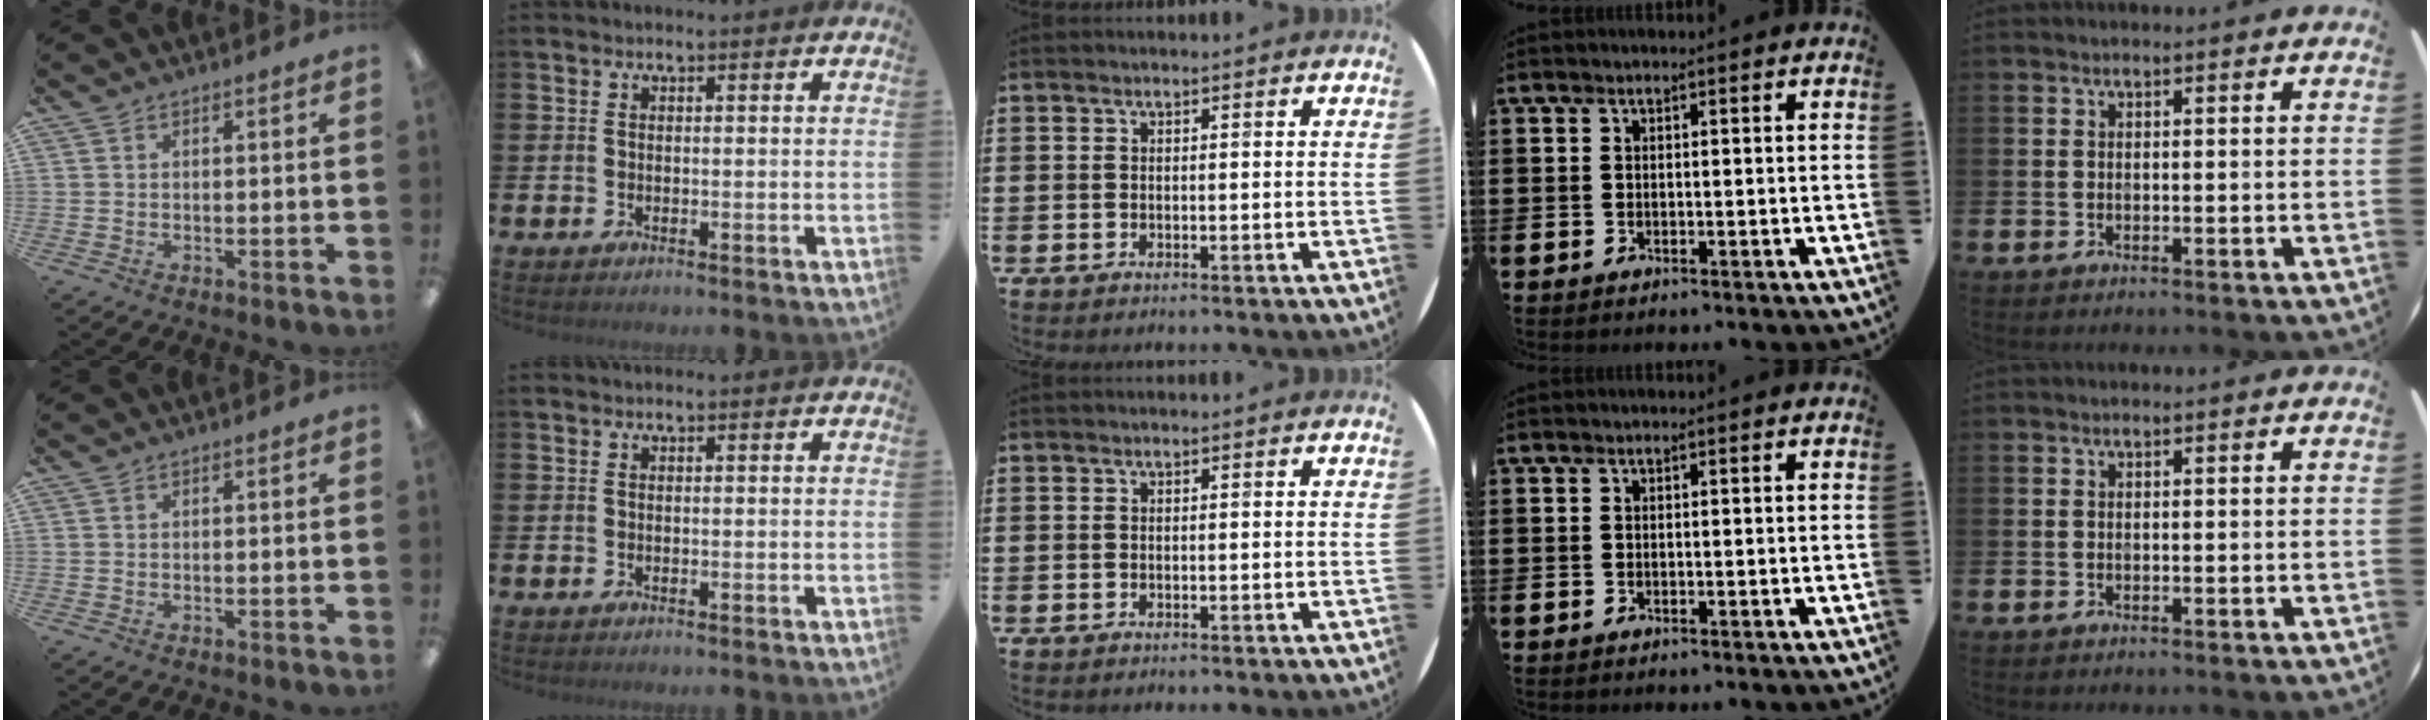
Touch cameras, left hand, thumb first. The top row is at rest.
{}